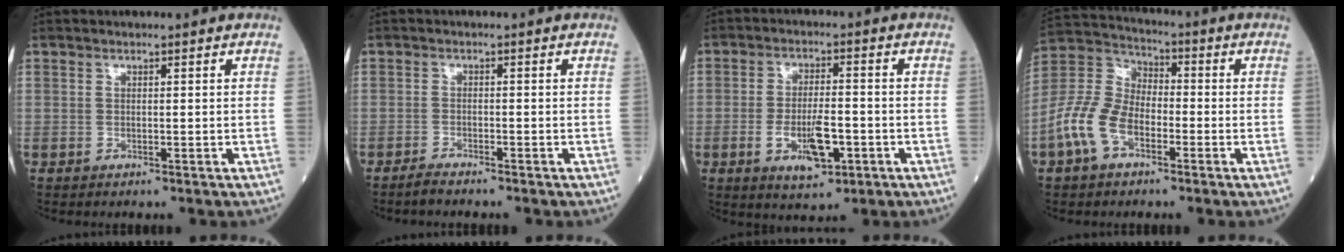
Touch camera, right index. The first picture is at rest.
{"total": 1.9, "force": [-1.8, 0.0, 0.6], "torque": [-0.020, -0.004, -0.032]}
{"total": 7.5, "force": [-2.5, 2.5, 6.6], "torque": [-0.121, -0.005, -0.036]}
{"total": 10.3, "force": [-4.4, 5.8, 7.2], "torque": [-0.180, 0.019, -0.093]}